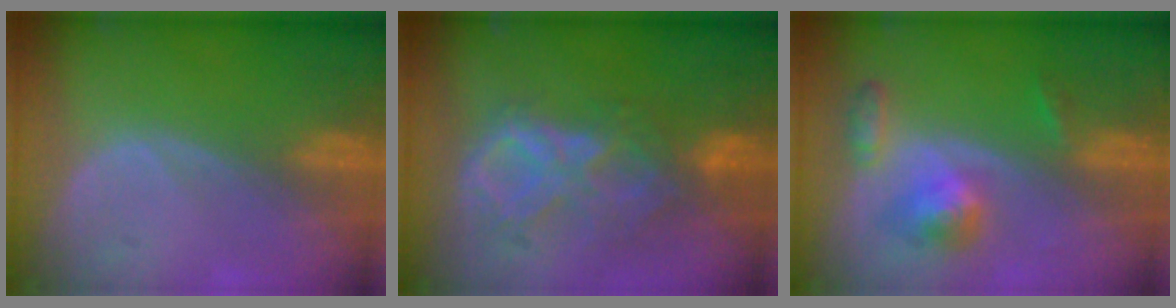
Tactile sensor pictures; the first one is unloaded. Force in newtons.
{"total": 9.1, "press": 7.9, "slide": 4.5}
{"total": 5.6, "press": 5.1, "slide": 2.3}